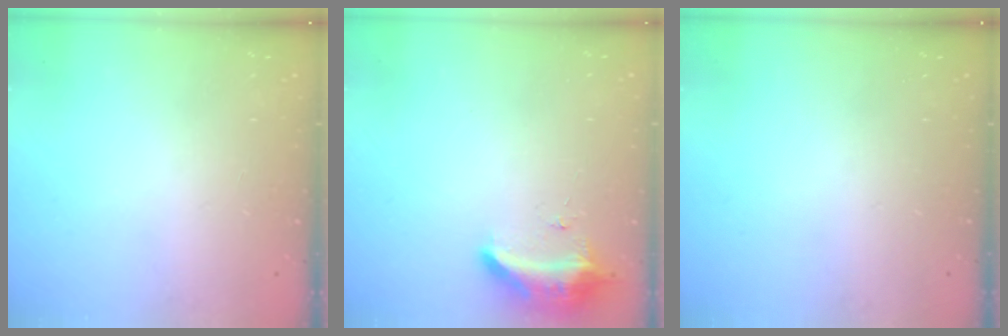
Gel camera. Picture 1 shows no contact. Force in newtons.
{"total": 8.9, "press": 8.8, "slide": 1.6}
{"total": 0.0}